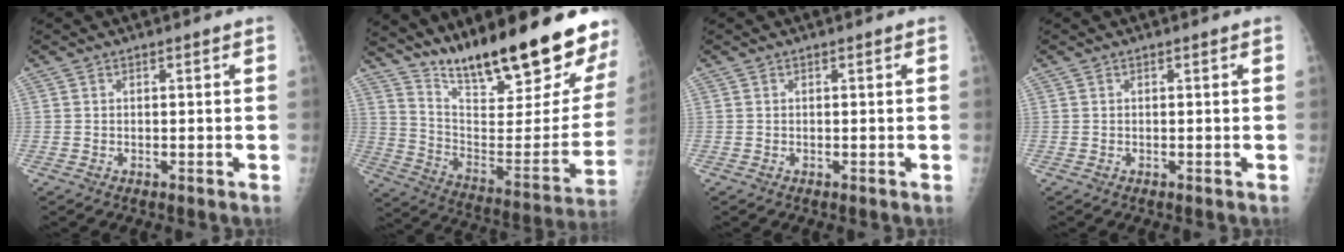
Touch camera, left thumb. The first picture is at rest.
{"total": 28.1, "force": [21.9, 4.8, 16.9], "torque": [-0.234, -0.126, 0.329]}
{"total": 0.0}
{"total": 0.0}